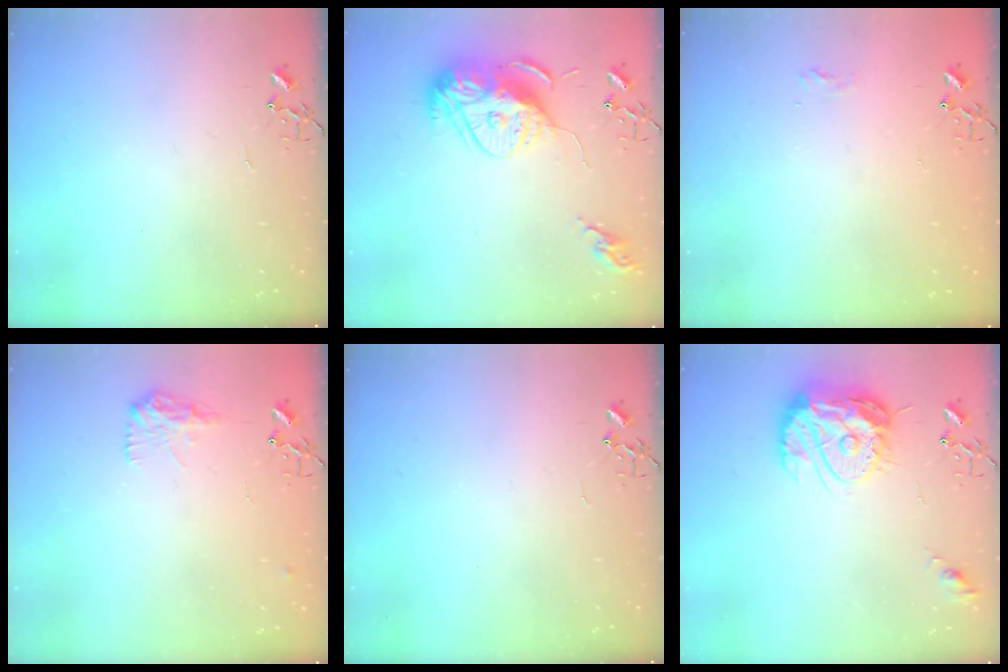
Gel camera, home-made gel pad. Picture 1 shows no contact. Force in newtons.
{"total": 16.2, "press": 16.1, "slide": 1.3}
{"total": 5.6, "press": 5.5, "slide": 0.5}
{"total": 10.2, "press": 10.2, "slide": 0.3}
{"total": 0.0}
{"total": 16.7, "press": 16.6, "slide": 1.5}